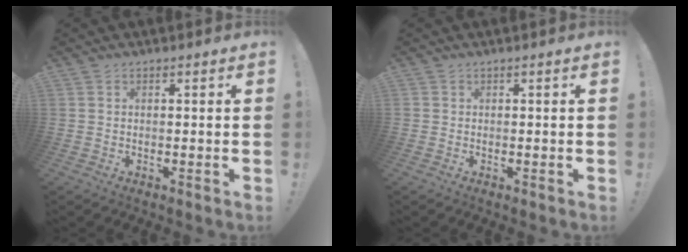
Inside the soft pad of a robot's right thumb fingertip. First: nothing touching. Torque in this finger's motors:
{"motor_torque": [0.06, 0.00, 0.18, -0.05, -0.02]}